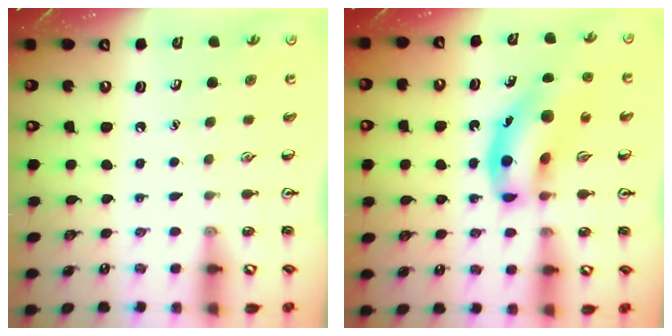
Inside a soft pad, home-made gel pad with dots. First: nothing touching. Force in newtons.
{"total": 14.5, "press": 14.0, "slide": 3.6}